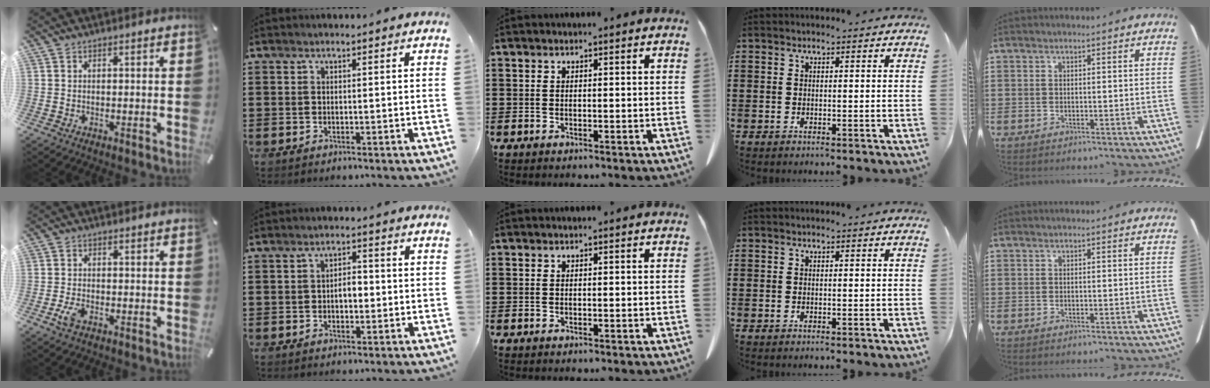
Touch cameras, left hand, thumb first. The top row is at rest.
{"thumb": {"total": 3.4, "force": [-1.4, 2.0, 2.3], "torque": [-0.059, -0.001, -0.029]}, "index": {"total": 3.2, "force": [-0.3, 1.6, 2.8], "torque": [-0.046, 0.003, -0.011]}}